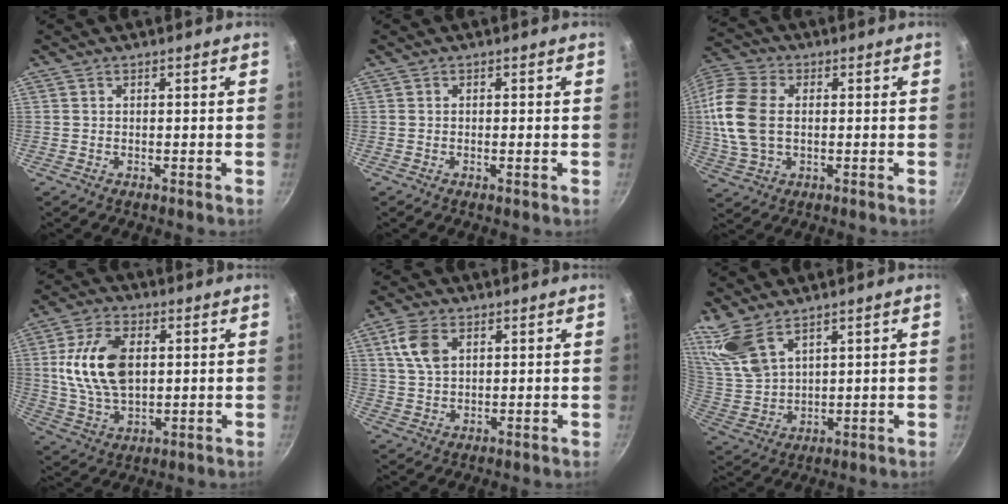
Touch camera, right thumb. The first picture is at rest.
{"total": 0.7, "force": [-0.2, 0.1, 0.6], "torque": [-0.013, 0.001, -0.004]}
{"total": 13.7, "force": [0.5, 9.0, 10.3], "torque": [-0.206, 0.015, 0.001]}
{"total": 14.4, "force": [2.2, 8.8, 11.2], "torque": [-0.197, -0.001, 0.042]}
{"total": 6.9, "force": [2.6, 4.2, 4.9], "torque": [-0.093, 0.000, 0.051]}
{"total": 10.9, "force": [7.7, 4.9, 5.9], "torque": [-0.116, -0.036, 0.174]}